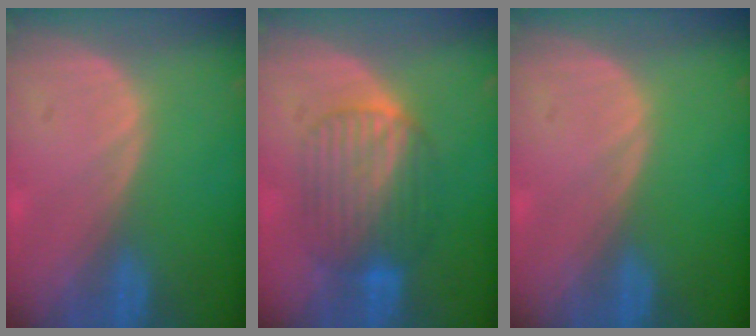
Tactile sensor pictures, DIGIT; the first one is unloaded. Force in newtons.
{"total": 7.3, "press": 7.3, "slide": 0.3}
{"total": 0.0}